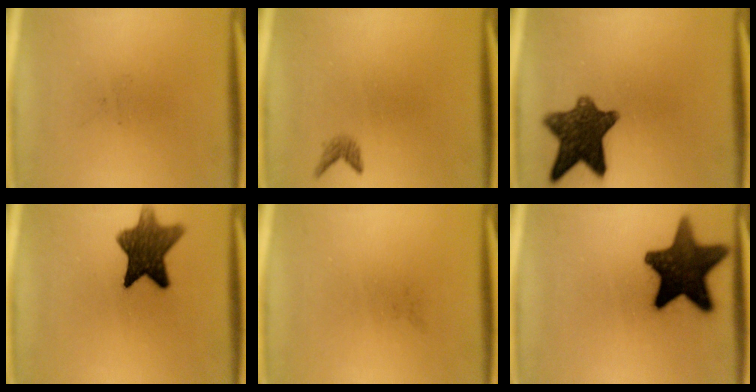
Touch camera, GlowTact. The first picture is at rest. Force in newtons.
{"total": 1.1}
{"total": 11.0}
{"total": 10.3}
{"total": 0.0}
{"total": 16.5}